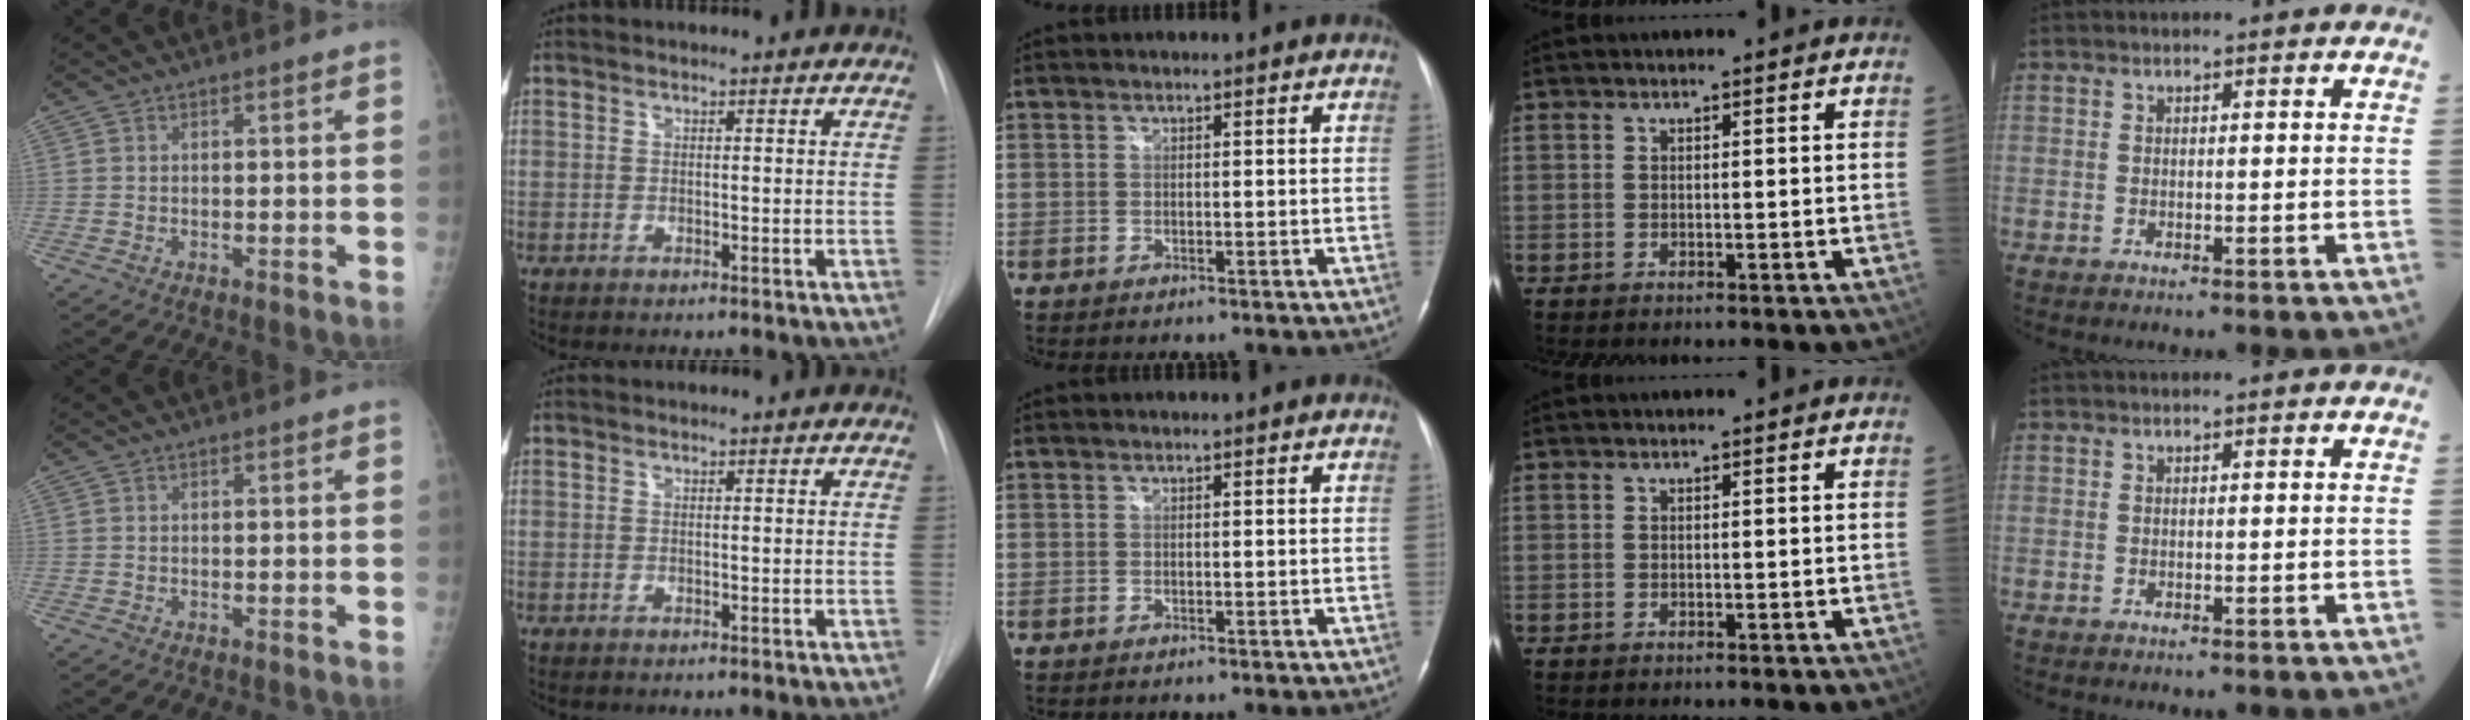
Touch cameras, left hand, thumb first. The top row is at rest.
{}